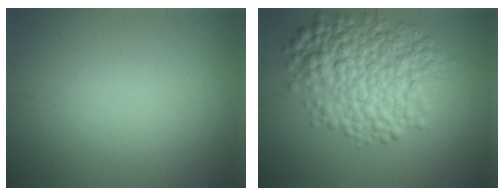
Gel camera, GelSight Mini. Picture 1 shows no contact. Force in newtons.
{"total": 8.6, "press": 8.6, "slide": 0.0}